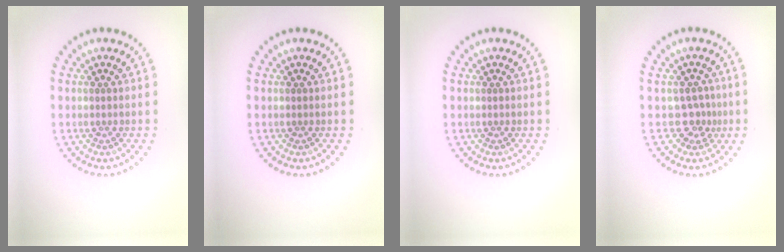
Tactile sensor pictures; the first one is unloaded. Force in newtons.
{"total": 0.0}
{"total": 0.0}
{"total": 2.2, "press": 1.5, "slide": 1.6}